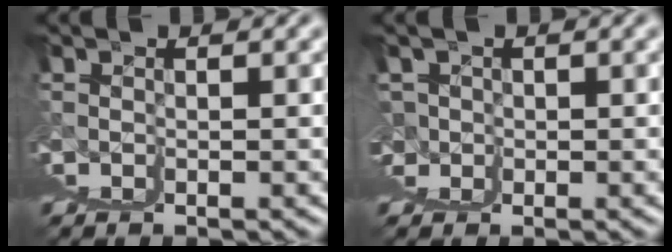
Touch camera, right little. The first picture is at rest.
{"total": 2.6, "force": [2.3, -0.7, 0.7], "torque": [-0.004, 0.000, 0.041]}